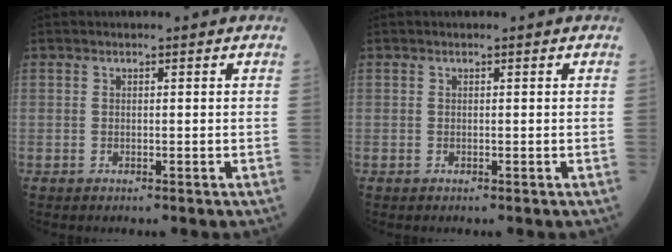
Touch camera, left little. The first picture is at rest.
{"total": 0.0}